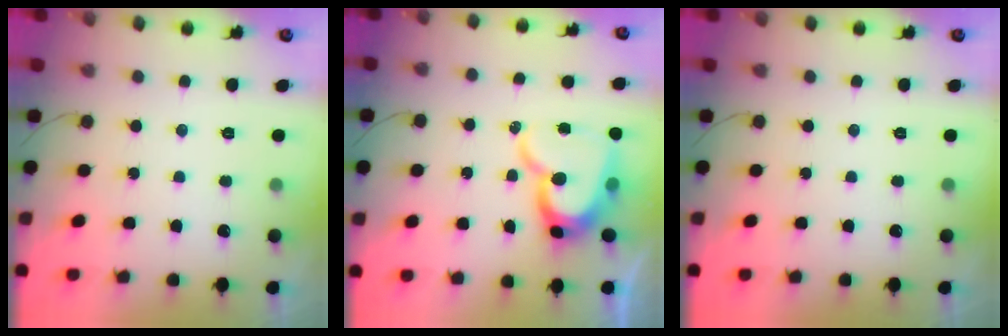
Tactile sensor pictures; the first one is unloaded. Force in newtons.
{"total": 16.2, "press": 16.1, "slide": 1.6}
{"total": 0.0}